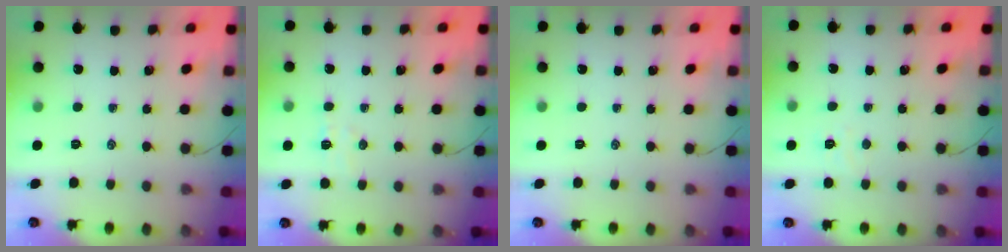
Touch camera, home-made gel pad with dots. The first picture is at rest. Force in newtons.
{"total": 4.5, "press": 4.3, "slide": 1.2}
{"total": 0.0}
{"total": 3.2, "press": 3.1, "slide": 0.8}